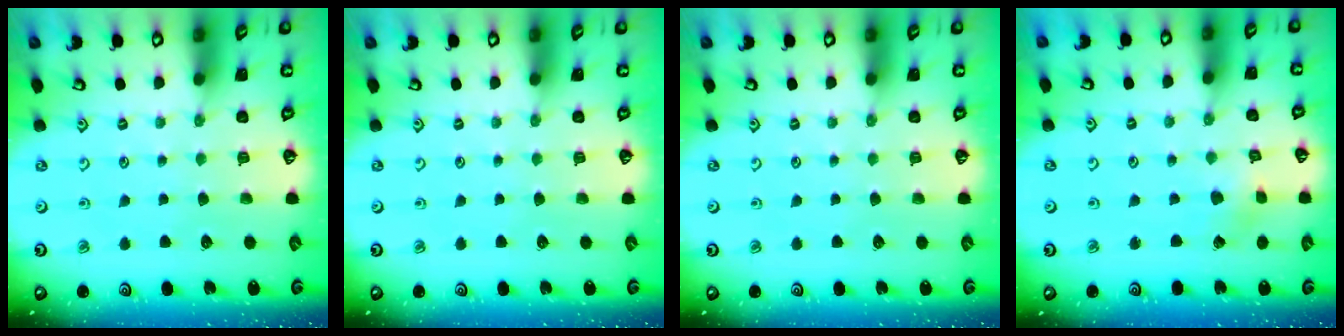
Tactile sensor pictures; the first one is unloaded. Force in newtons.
{"total": 0.0}
{"total": 0.0}
{"total": 2.2, "press": 2.2, "slide": 0.3}